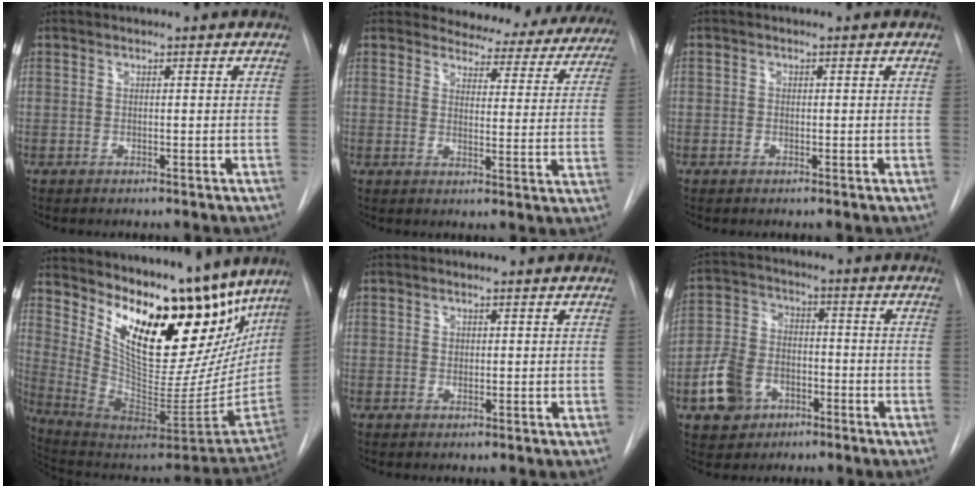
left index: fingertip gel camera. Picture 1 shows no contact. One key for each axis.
{"total": 17.7, "fx": 16.6, "fy": 5.4, "fz": 2.9, "tx": -0.004, "ty": -0.053, "tz": 0.169}
{"total": 0.6, "fx": -0.2, "fy": 0.5, "fz": 0.1, "tx": 0.003, "ty": 0.003, "tz": -0.007}
{"total": 26.2, "fx": 18.4, "fy": 10.2, "fz": 15.7, "tx": -0.245, "ty": -0.024, "tz": 0.278}
{"total": 0.8, "fx": 0.2, "fy": 0.7, "fz": 0.3, "tx": 0.000, "ty": -0.001, "tz": 0.002}
{"total": 9.3, "fx": -4.1, "fy": 7.1, "fz": 4.5, "tx": -0.110, "ty": 0.015, "tz": -0.068}